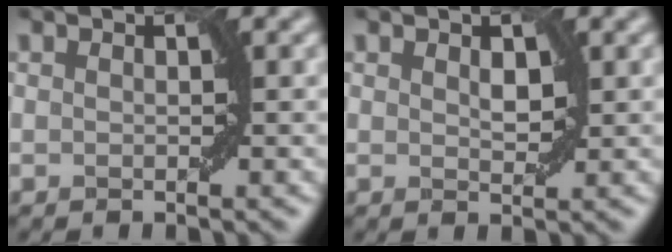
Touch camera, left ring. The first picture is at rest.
{"total": 1.3, "force": [0.5, 0.7, 1.0], "torque": [-0.015, -0.001, 0.014]}